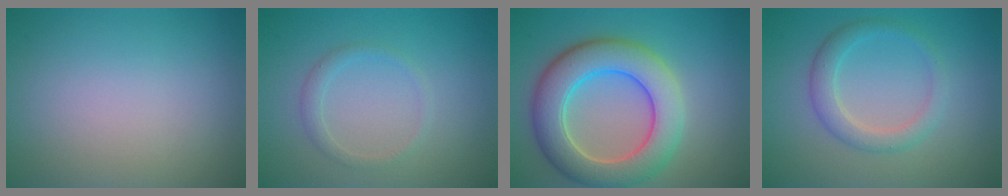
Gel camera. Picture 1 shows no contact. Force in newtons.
{"total": 1.3, "press": 1.3, "slide": 0.2}
{"total": 8.2, "press": 8.2, "slide": 0.4}
{"total": 2.7, "press": 2.7, "slide": 0.2}